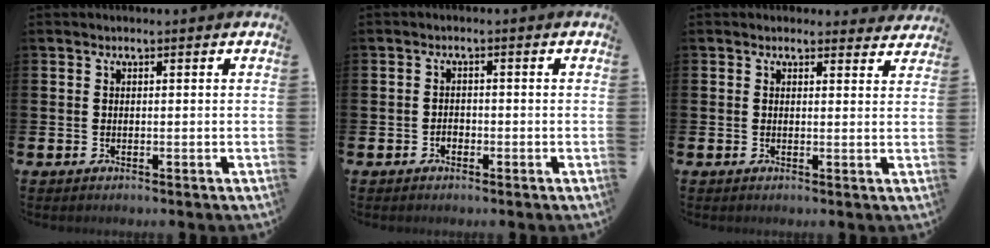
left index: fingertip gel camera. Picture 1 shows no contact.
{"total": 1.3, "force": [-0.7, 1.0, 0.4], "torque": [-0.009, 0.002, -0.016]}
{"total": 1.7, "force": [1.6, 0.6, 0.0], "torque": [0.009, -0.005, 0.027]}